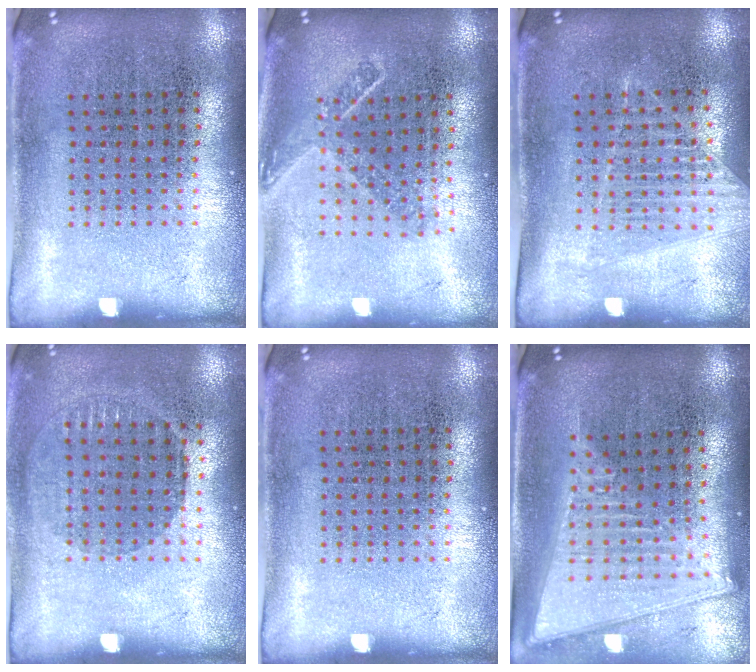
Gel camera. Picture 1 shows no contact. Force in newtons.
{"total": 1.6, "press": 1.2, "slide": 1.1}
{"total": 1.2, "press": 1.1, "slide": 0.5}
{"total": 1.0, "press": 0.9, "slide": 0.4}
{"total": 0.0}
{"total": 2.1, "press": 1.8, "slide": 1.1}